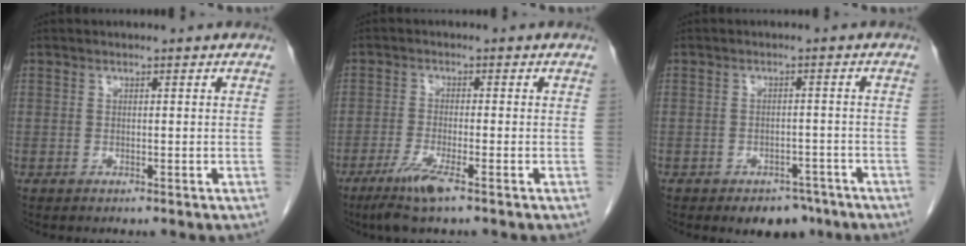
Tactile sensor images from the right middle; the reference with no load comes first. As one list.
[{"total": 5.4, "force": [-3.4, 0.0, 4.2], "torque": [-0.090, -0.017, -0.066]}, {"total": 5.0, "force": [-3.7, 2.8, 1.9], "torque": [-0.018, 0.004, -0.047]}]